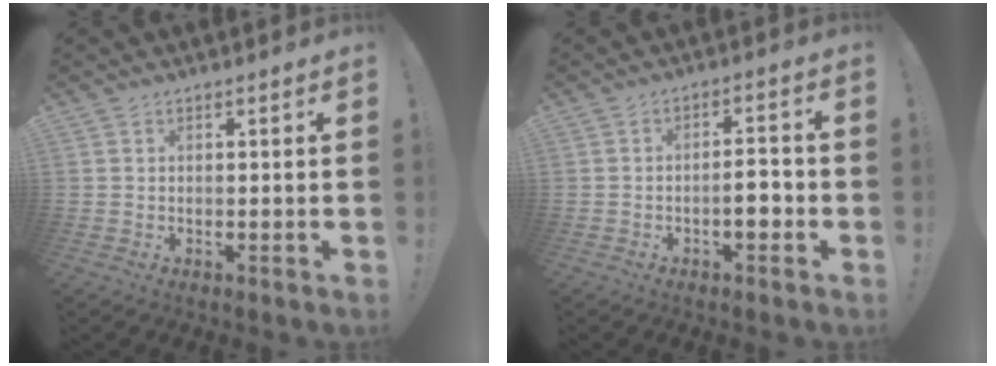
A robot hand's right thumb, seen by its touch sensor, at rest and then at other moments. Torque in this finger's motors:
{"motor_torque": [0.69, 0.36, 0.30, -0.34, 0.07]}